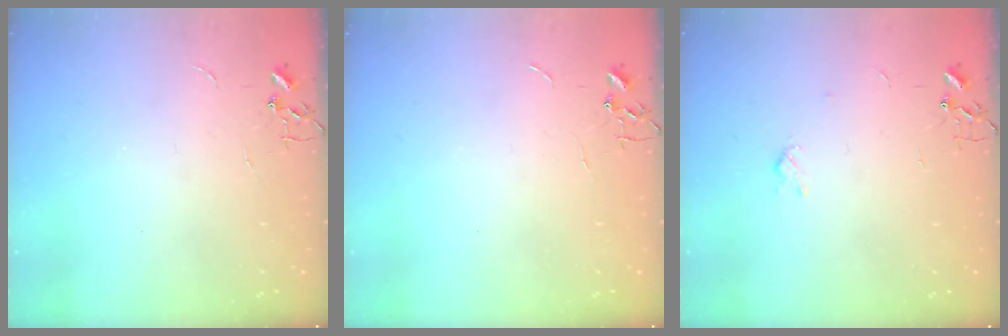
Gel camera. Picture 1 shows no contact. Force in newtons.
{"total": 0.0}
{"total": 3.0, "press": 3.0, "slide": 0.6}